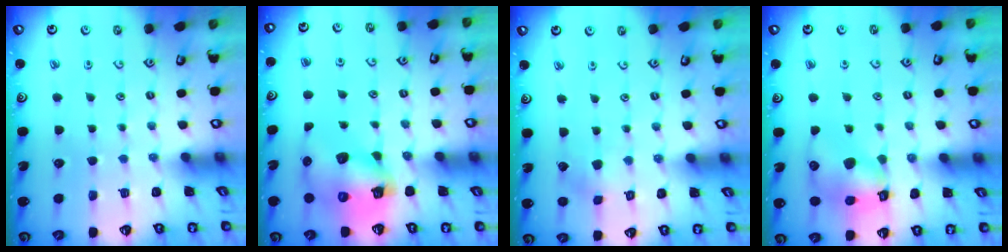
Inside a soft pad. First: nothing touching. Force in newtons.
{"total": 12.8, "press": 12.7, "slide": 1.7}
{"total": 2.7, "press": 2.7, "slide": 0.3}
{"total": 10.8, "press": 10.7, "slide": 1.5}